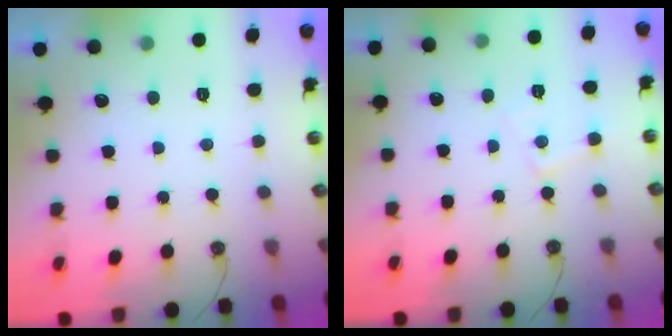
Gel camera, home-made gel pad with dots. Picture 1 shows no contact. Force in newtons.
{"total": 6.3, "press": 6.2, "slide": 0.8}